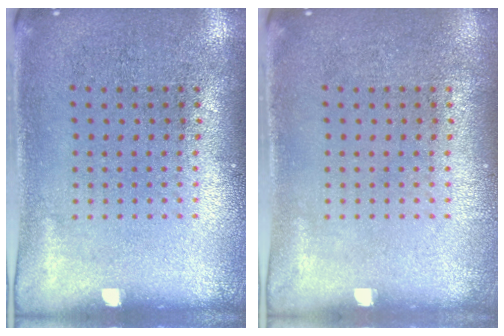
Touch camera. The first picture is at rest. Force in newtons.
{"total": 0.0}